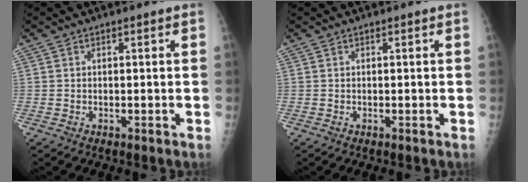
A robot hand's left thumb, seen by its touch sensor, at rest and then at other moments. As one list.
[{"total": 0.0}]